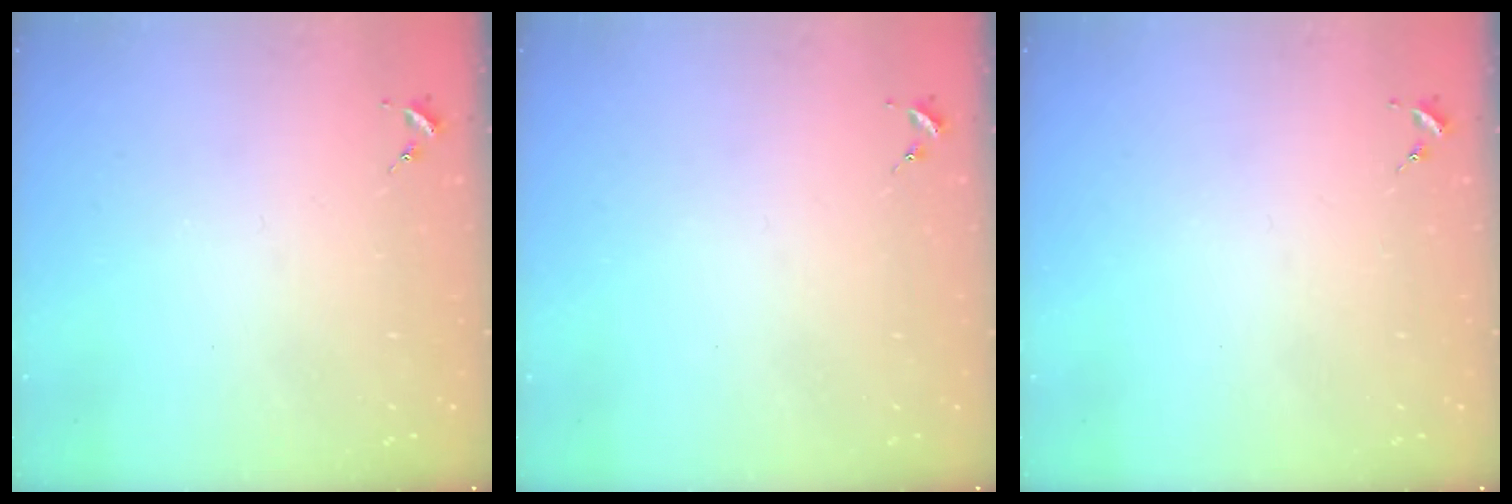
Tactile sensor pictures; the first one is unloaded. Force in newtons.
{"total": 0.0}
{"total": 0.0}